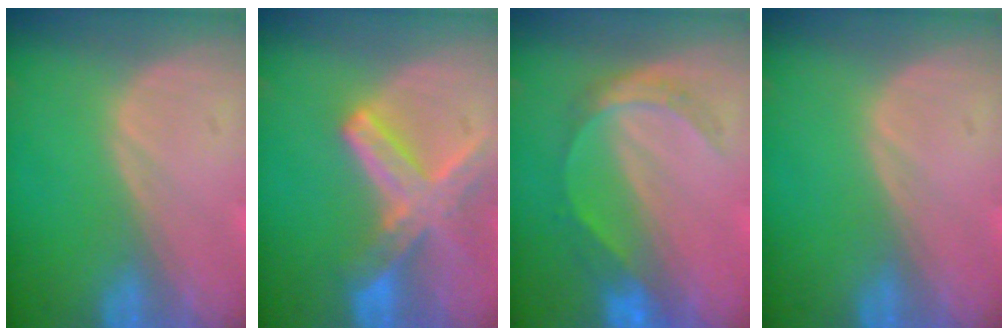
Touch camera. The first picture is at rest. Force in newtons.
{"total": 8.2, "press": 7.3, "slide": 3.9}
{"total": 5.3, "press": 5.0, "slide": 1.8}
{"total": 0.0}